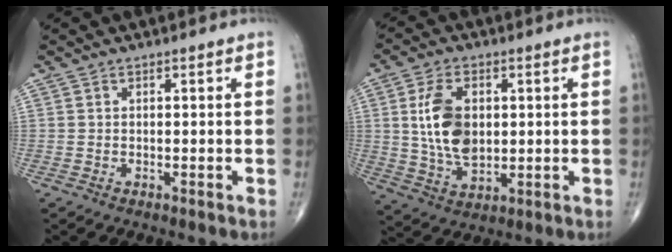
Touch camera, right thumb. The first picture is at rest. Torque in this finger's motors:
{"motor_torque": [-0.36, 1.15, 1.32, 0.38, 0.36]}